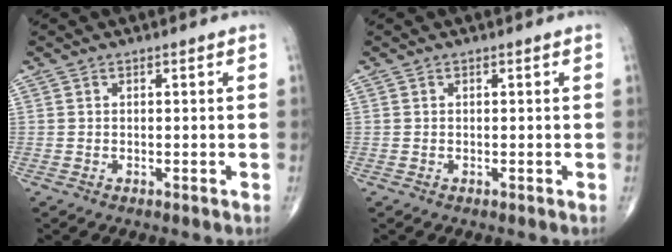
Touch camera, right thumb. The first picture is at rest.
{"total": 0.0}